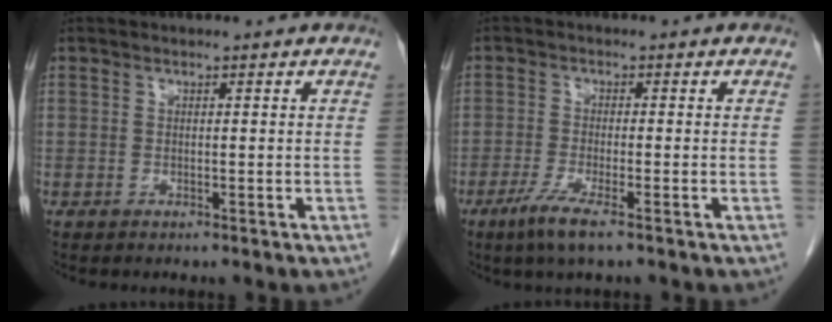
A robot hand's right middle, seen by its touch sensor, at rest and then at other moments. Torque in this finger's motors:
{"motor_torque": [0.67, -0.66, 0.07, 0.07]}